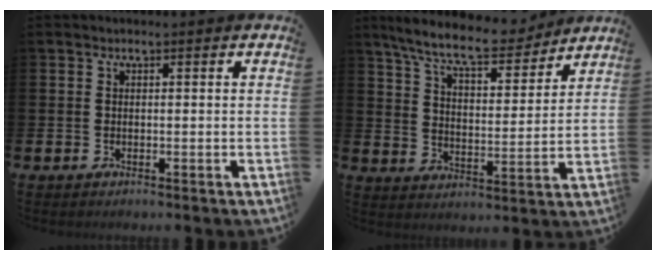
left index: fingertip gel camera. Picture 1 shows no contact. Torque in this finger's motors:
{"motor_torque": [1.01, -1.12, 0.71, 0.21]}